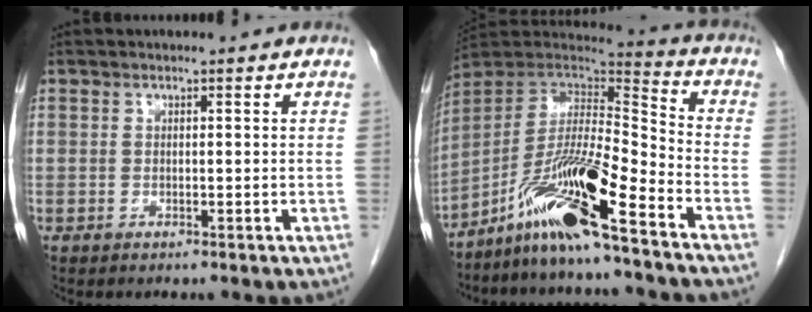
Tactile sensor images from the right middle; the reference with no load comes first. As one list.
[{"total": 14.1, "force": [-9.3, 0.0, 10.6], "torque": [-0.196, -0.001, -0.172]}]